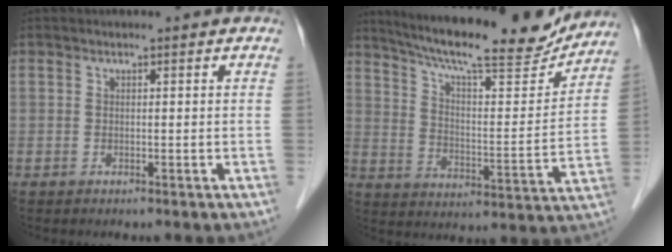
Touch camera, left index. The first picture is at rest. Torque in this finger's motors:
{"motor_torque": [0.27, -0.46, 0.33, 0.08]}